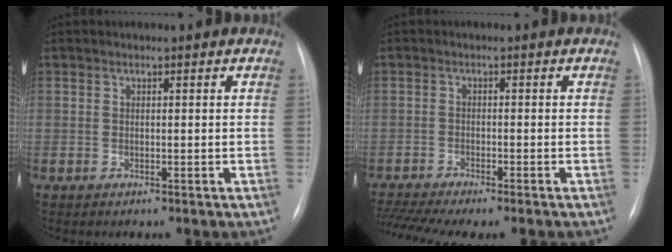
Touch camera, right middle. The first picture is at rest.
{"total": 10.3, "force": [-8.8, 0.6, 5.3], "torque": [-0.084, -0.002, -0.136]}